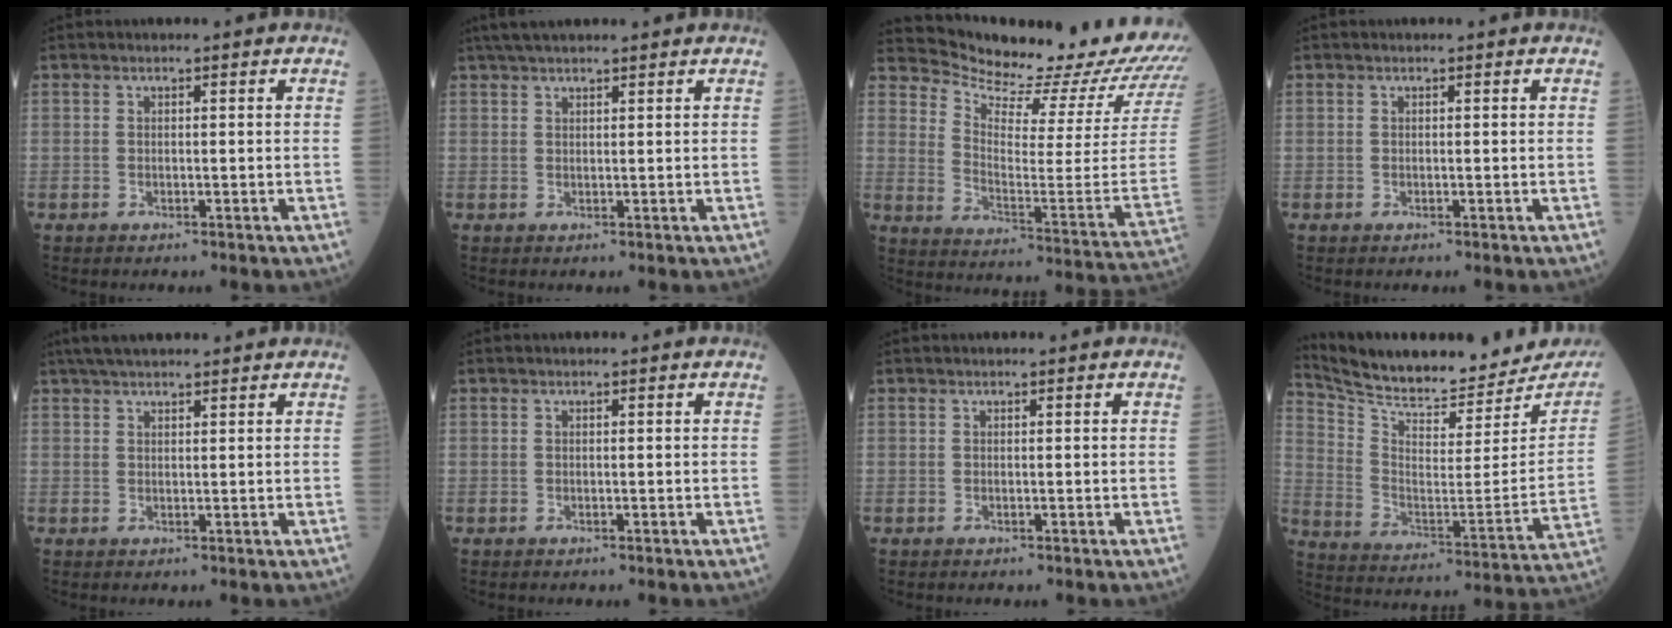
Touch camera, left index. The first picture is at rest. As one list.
[{"total": 5.7, "force": [4.8, 0.8, 2.9], "torque": [-0.045, 0.037, 0.084]}, {"total": 22.4, "force": [21.6, 0.6, 6.1], "torque": [-0.121, -0.130, 0.280]}, {"total": 0.0}, {"total": 6.9, "force": [5.8, 1.2, 3.5], "torque": [-0.054, 0.037, 0.096]}, {"total": 0.0}, {"total": 0.0}, {"total": 24.1, "force": [22.3, 4.9, 7.7], "torque": [-0.137, -0.071, 0.311]}]